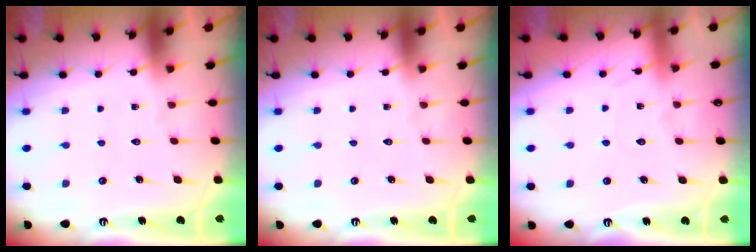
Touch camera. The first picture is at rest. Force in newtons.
{"total": 0.0}
{"total": 3.7, "press": 3.7, "slide": 0.6}